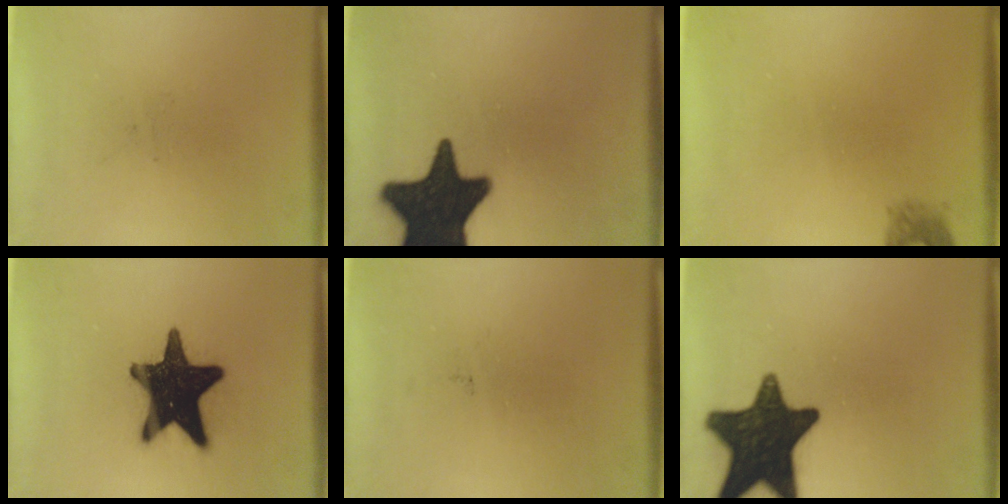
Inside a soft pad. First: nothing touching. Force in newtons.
{"total": 19.7}
{"total": 1.5}
{"total": 19.3}
{"total": 0.0}
{"total": 16.7}